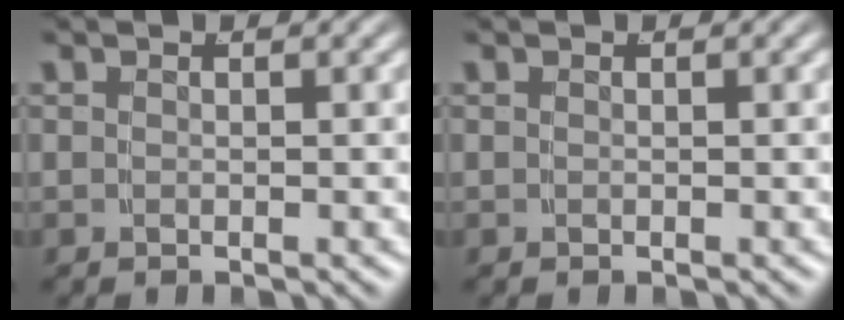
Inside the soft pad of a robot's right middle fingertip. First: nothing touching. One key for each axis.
{"total": 0.0}